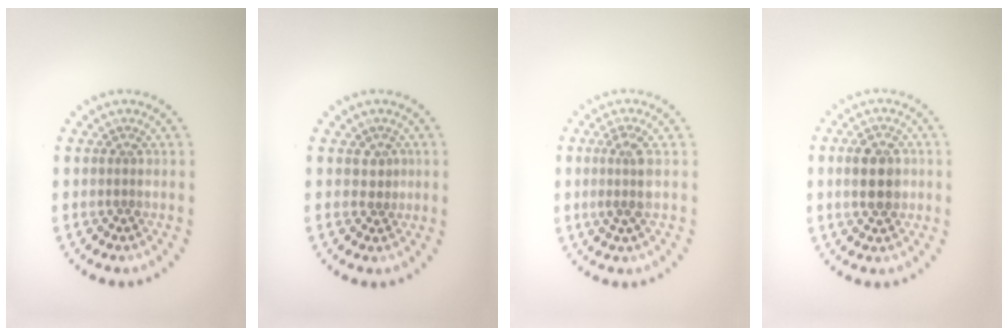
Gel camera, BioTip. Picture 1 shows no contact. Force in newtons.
{"total": 1.1, "press": 0.8, "slide": 0.7}
{"total": 2.0, "press": 1.7, "slide": 1.1}
{"total": 3.8, "press": 3.8, "slide": 0.1}